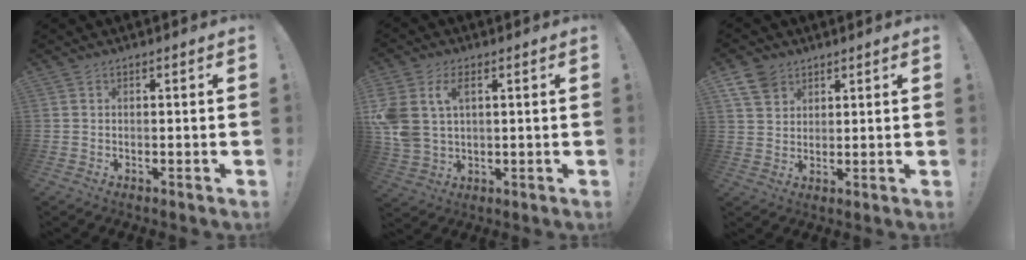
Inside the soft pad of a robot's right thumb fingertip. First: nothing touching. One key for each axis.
{"total": 10.2, "fx": 2.5, "fy": 7.3, "fz": 6.7, "tx": -0.146, "ty": -0.006, "tz": 0.046}
{"total": 7.2, "fx": 4.7, "fy": 4.8, "fz": 2.6, "tx": -0.046, "ty": -0.021, "tz": 0.092}